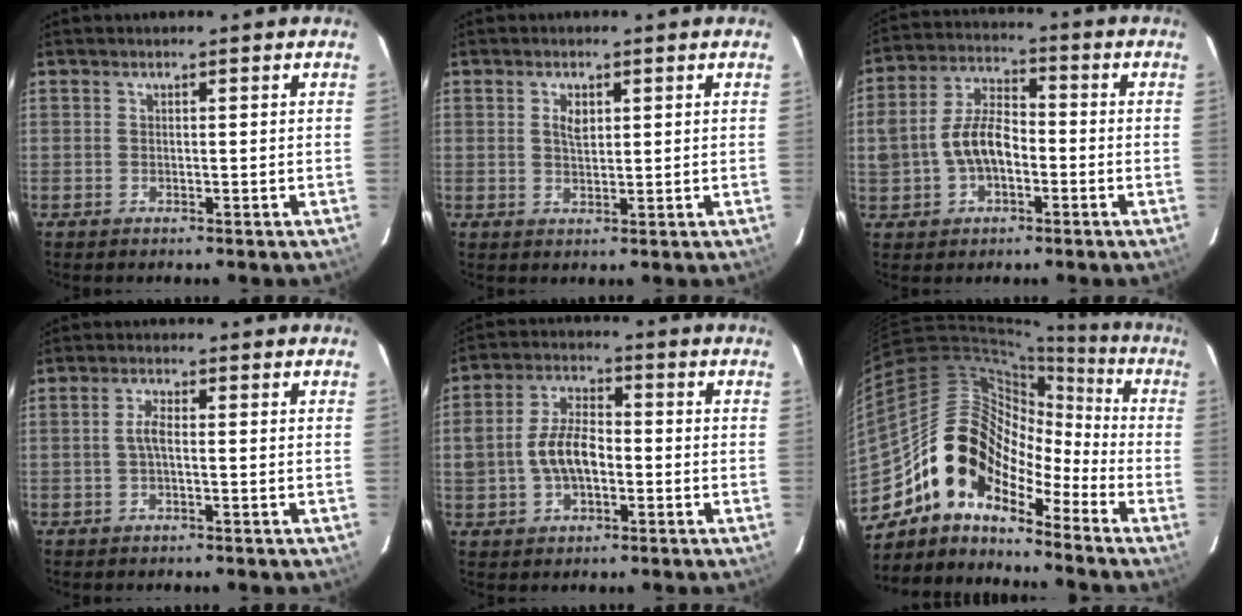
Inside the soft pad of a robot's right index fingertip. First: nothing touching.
{"total": 2.6, "force": [0.9, 1.5, 1.9], "torque": [-0.032, 0.004, 0.016]}
{"total": 10.0, "force": [-2.1, 6.2, 7.6], "torque": [-0.157, 0.019, -0.033]}
{"total": 2.3, "force": [-0.3, 0.6, 2.2], "torque": [-0.046, 0.006, -0.006]}
{"total": 8.9, "force": [-1.5, 5.2, 7.1], "torque": [-0.142, 0.015, -0.022]}
{"total": 14.6, "force": [-9.4, 8.7, 6.9], "torque": [-0.122, 0.024, -0.193]}